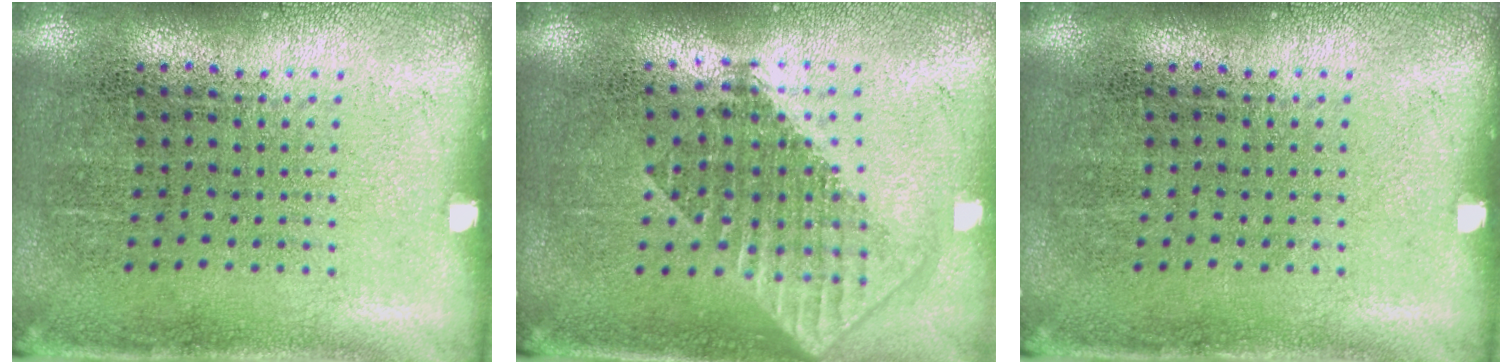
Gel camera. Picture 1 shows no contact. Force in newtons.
{"total": 1.8, "press": 1.5, "slide": 1.1}
{"total": 0.0}